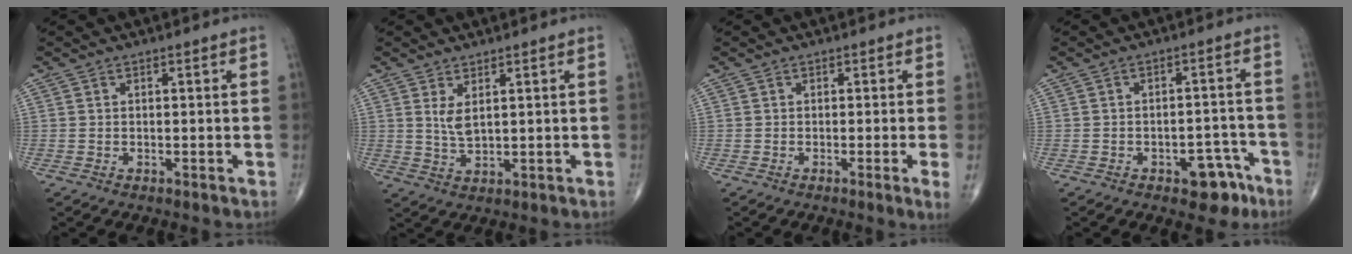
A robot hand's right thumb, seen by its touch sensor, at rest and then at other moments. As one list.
[{"total": 3.4, "force": [1.3, 1.3, 2.9], "torque": [-0.054, -0.018, 0.033]}, {"total": 2.3, "force": [-0.6, -0.4, 2.2], "torque": [-0.038, -0.008, -0.011]}, {"total": 6.8, "force": [-3.9, 3.8, 4.1], "torque": [-0.025, 0.038, -0.046]}]